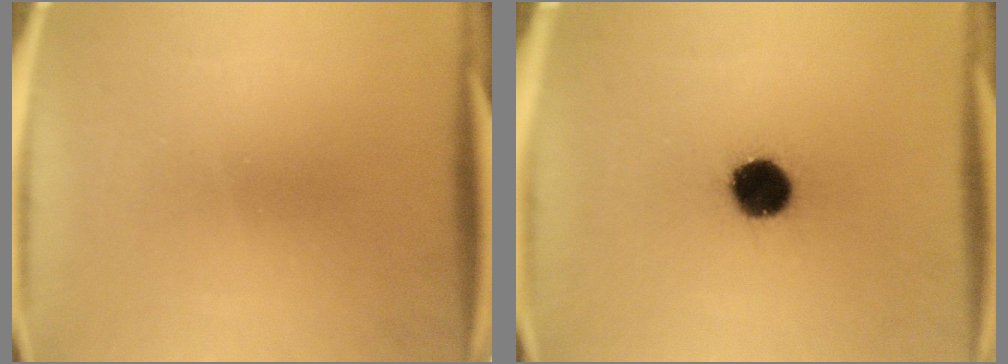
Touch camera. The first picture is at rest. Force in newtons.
{"total": 12.3}